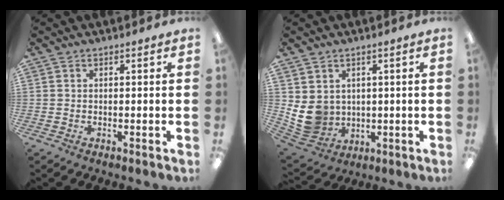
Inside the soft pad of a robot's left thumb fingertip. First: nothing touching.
{"total": 8.4, "force": [1.6, 7.6, 3.1], "torque": [-0.090, -0.015, 0.038]}